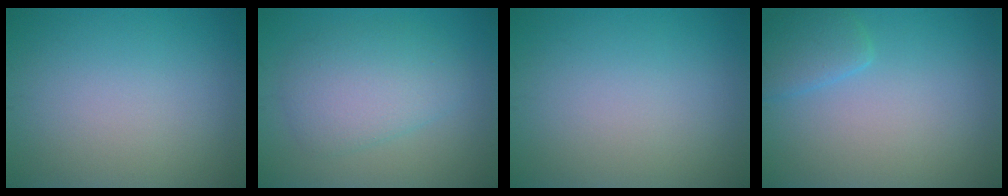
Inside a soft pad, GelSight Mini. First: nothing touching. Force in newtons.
{"total": 4.6, "press": 4.6, "slide": 0.0}
{"total": 0.0}
{"total": 2.3, "press": 2.3, "slide": 0.1}